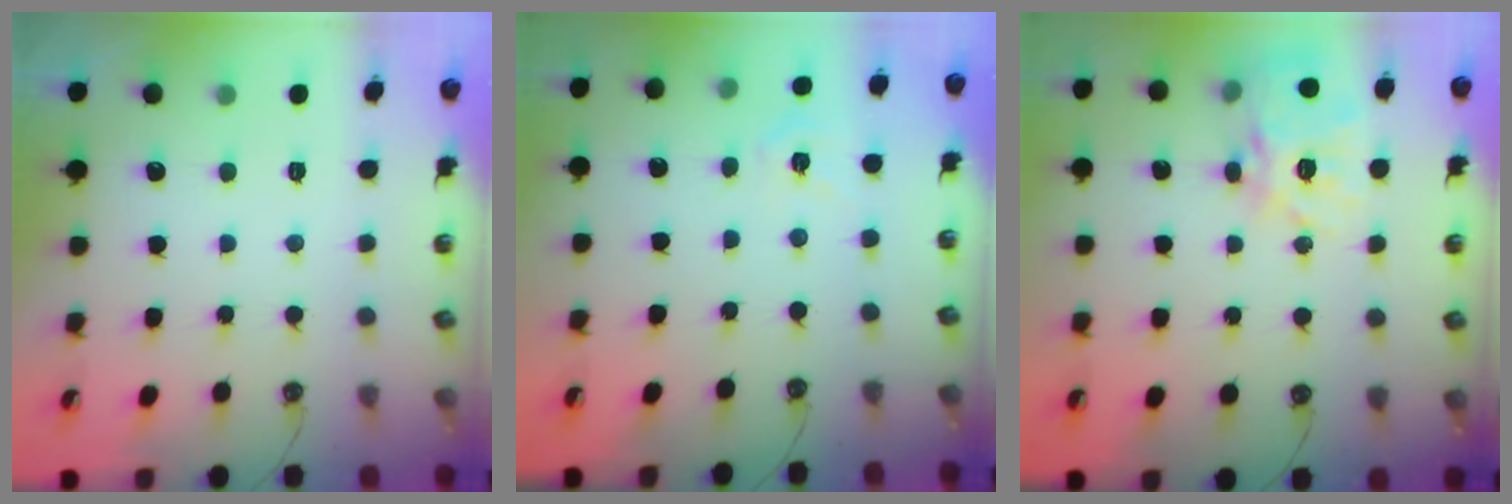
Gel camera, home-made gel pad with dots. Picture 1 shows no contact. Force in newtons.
{"total": 4.6, "press": 4.6, "slide": 0.7}
{"total": 18.6, "press": 18.5, "slide": 1.9}